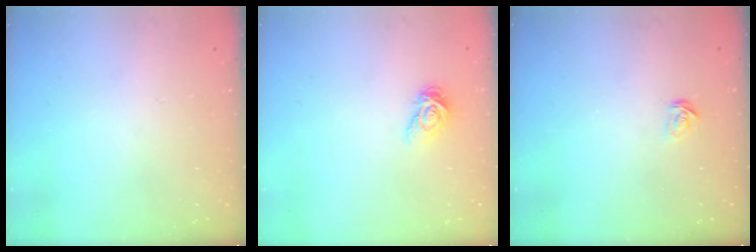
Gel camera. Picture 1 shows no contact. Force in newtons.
{"total": 4.7, "press": 4.6, "slide": 0.5}
{"total": 2.3, "press": 2.3, "slide": 0.2}